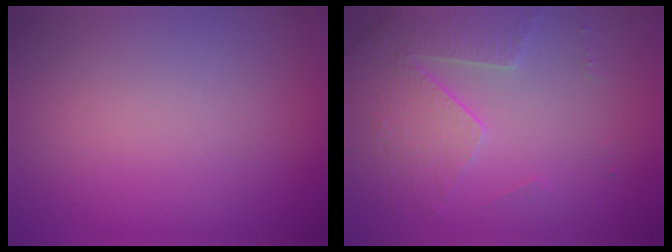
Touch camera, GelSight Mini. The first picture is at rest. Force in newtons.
{"total": 3.7, "press": 3.6, "slide": 0.8}